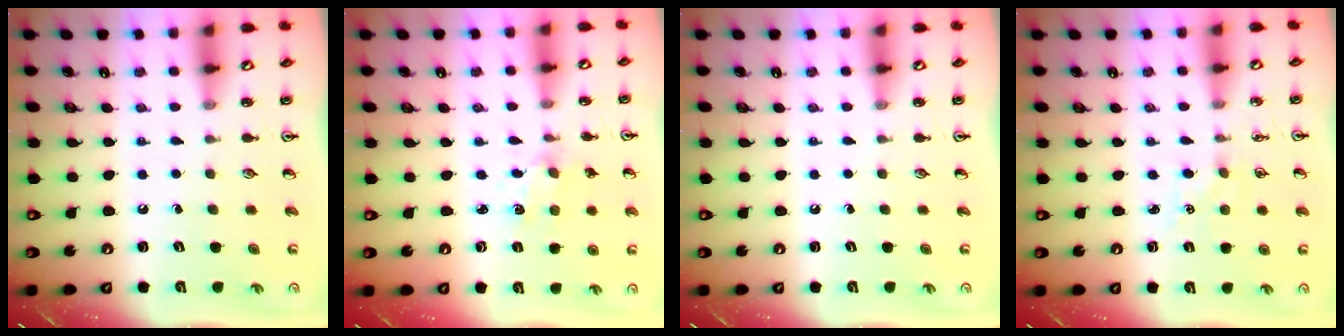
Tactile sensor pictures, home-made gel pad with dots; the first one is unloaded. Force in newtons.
{"total": 1.7, "press": 1.6, "slide": 0.5}
{"total": 0.0}
{"total": 2.4, "press": 2.3, "slide": 0.3}